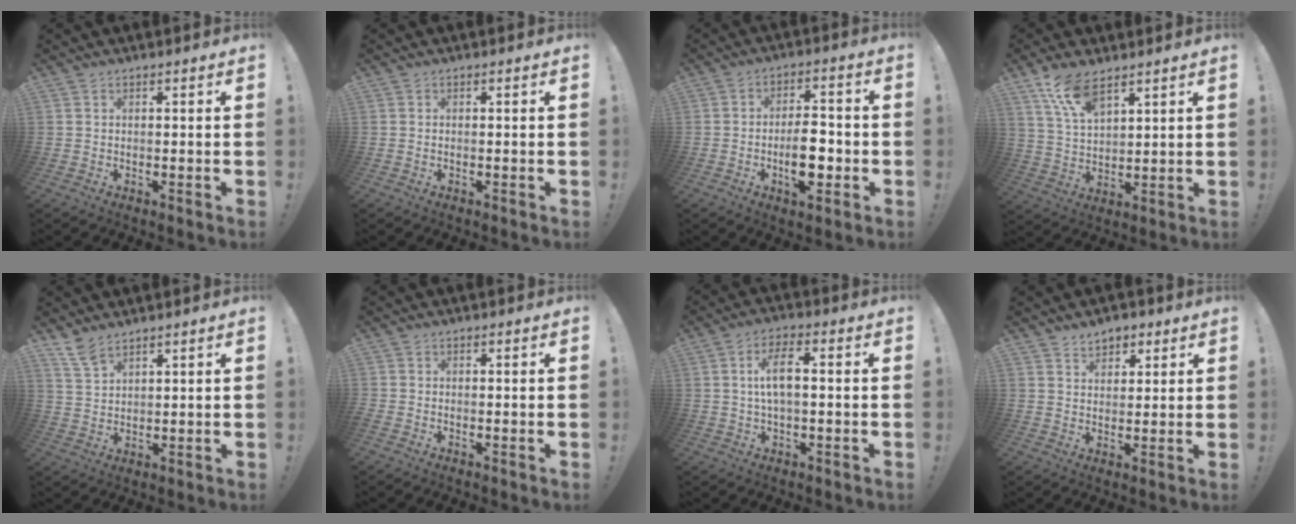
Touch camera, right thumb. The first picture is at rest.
{"total": 0.0}
{"total": 10.9, "force": [-3.0, 5.1, 9.1], "torque": [-0.153, 0.007, -0.053]}
{"total": 10.2, "force": [7.3, 3.8, 6.1], "torque": [-0.114, -0.038, 0.137]}
{"total": 5.7, "force": [4.7, 2.0, 2.6], "torque": [-0.051, -0.023, 0.088]}
{"total": 0.7, "force": [-0.6, 0.1, 0.3], "torque": [-0.009, 0.003, -0.010]}
{"total": 7.4, "force": [0.5, 2.5, 6.9], "torque": [-0.124, 0.006, 0.006]}
{"total": 4.7, "force": [3.1, 3.4, 1.1], "torque": [-0.008, -0.015, 0.056]}